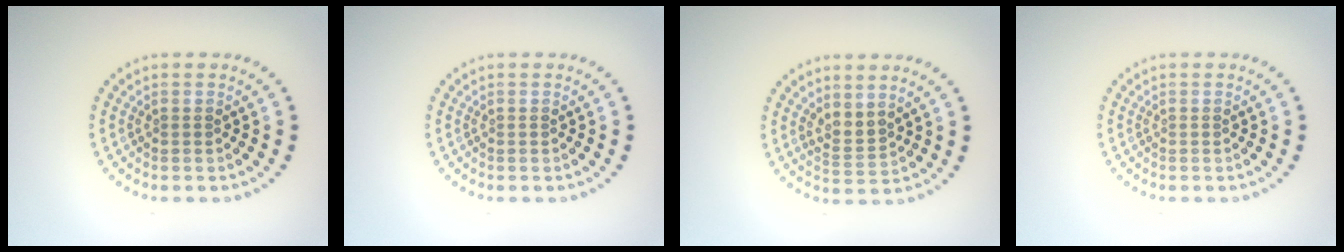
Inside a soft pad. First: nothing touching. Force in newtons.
{"total": 0.0}
{"total": 2.1, "press": 1.6, "slide": 1.3}
{"total": 0.0}